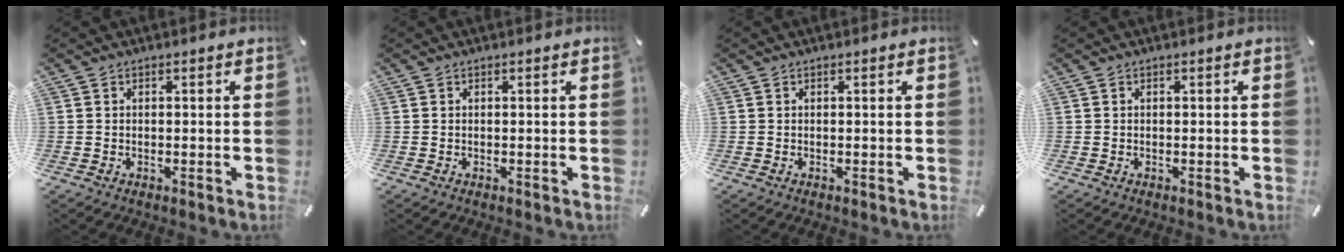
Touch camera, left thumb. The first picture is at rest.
{"total": 0.0}
{"total": 0.0}
{"total": 0.0}